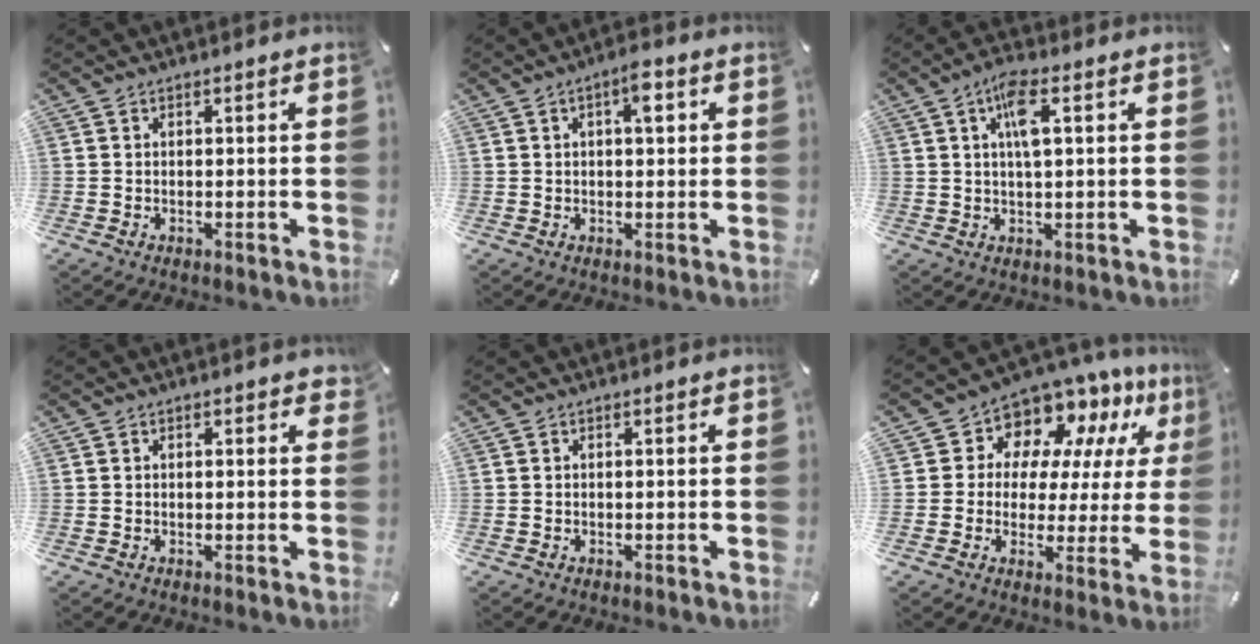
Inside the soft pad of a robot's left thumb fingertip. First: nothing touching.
{"total": 5.4, "force": [1.7, 2.5, 4.5], "torque": [-0.061, -0.002, 0.020]}
{"total": 6.9, "force": [2.2, 2.1, 6.2], "torque": [-0.119, 0.004, 0.034]}
{"total": 1.0, "force": [0.6, 0.5, 0.5], "torque": [-0.002, 0.000, 0.009]}
{"total": 0.0}
{"total": 10.0, "force": [8.0, 6.0, 1.2], "torque": [-0.033, -0.084, 0.143]}